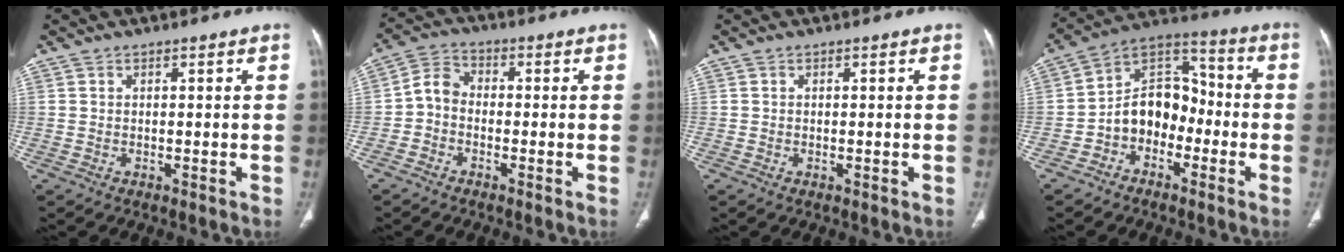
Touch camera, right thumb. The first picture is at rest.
{"total": 4.7, "force": [-1.4, 3.7, 2.6], "torque": [-0.037, 0.022, -0.042]}
{"total": 0.0}
{"total": 11.5, "force": [-3.5, 8.7, 6.7], "torque": [-0.079, 0.058, -0.074]}